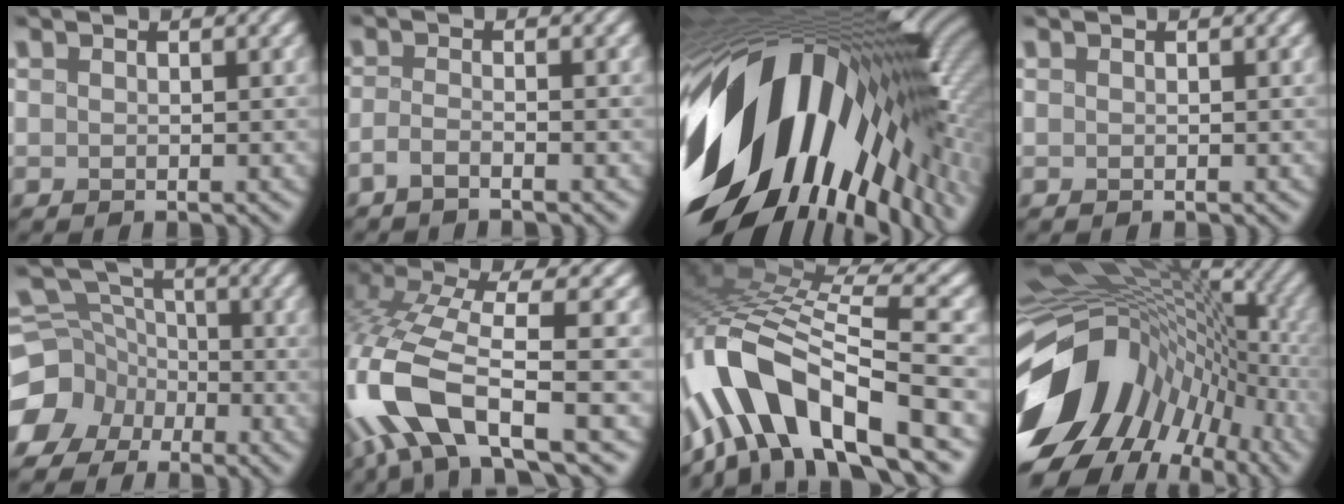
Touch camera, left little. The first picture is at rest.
{"total": 1.6, "force": [-1.4, -0.3, 0.7], "torque": [-0.020, 0.002, -0.031]}
{"total": 19.3, "force": [-3.5, 10.1, 16.1], "torque": [-0.291, -0.034, -0.070]}
{"total": 0.0}
{"total": 12.5, "force": [-6.4, 10.2, 3.5], "torque": [-0.109, -0.039, -0.123]}
{"total": 10.0, "force": [-4.4, 3.0, 8.5], "torque": [-0.174, 0.013, -0.097]}
{"total": 12.7, "force": [-7.6, 3.7, 9.5], "torque": [-0.173, 0.017, -0.141]}
{"total": 16.4, "force": [-6.1, 10.9, 10.7], "torque": [-0.214, -0.007, -0.105]}